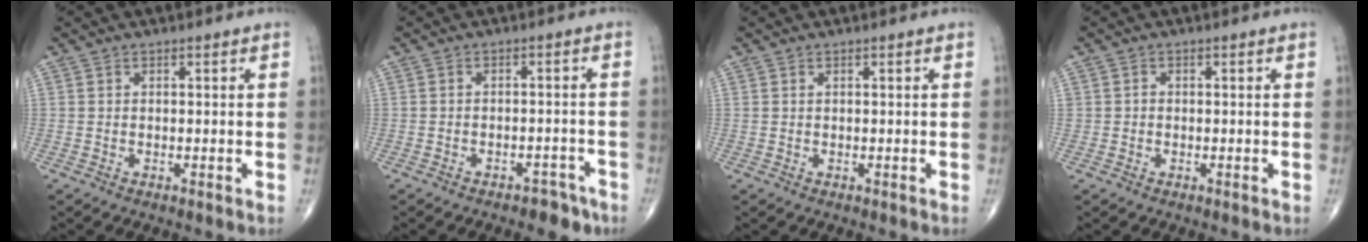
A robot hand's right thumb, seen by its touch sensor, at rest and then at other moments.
{"total": 5.1, "force": [-3.9, 2.6, 2.0], "torque": [-0.010, 0.026, -0.047]}
{"total": 0.0}
{"total": 0.8, "force": [-0.1, 0.8, 0.2], "torque": [0.002, 0.003, -0.001]}